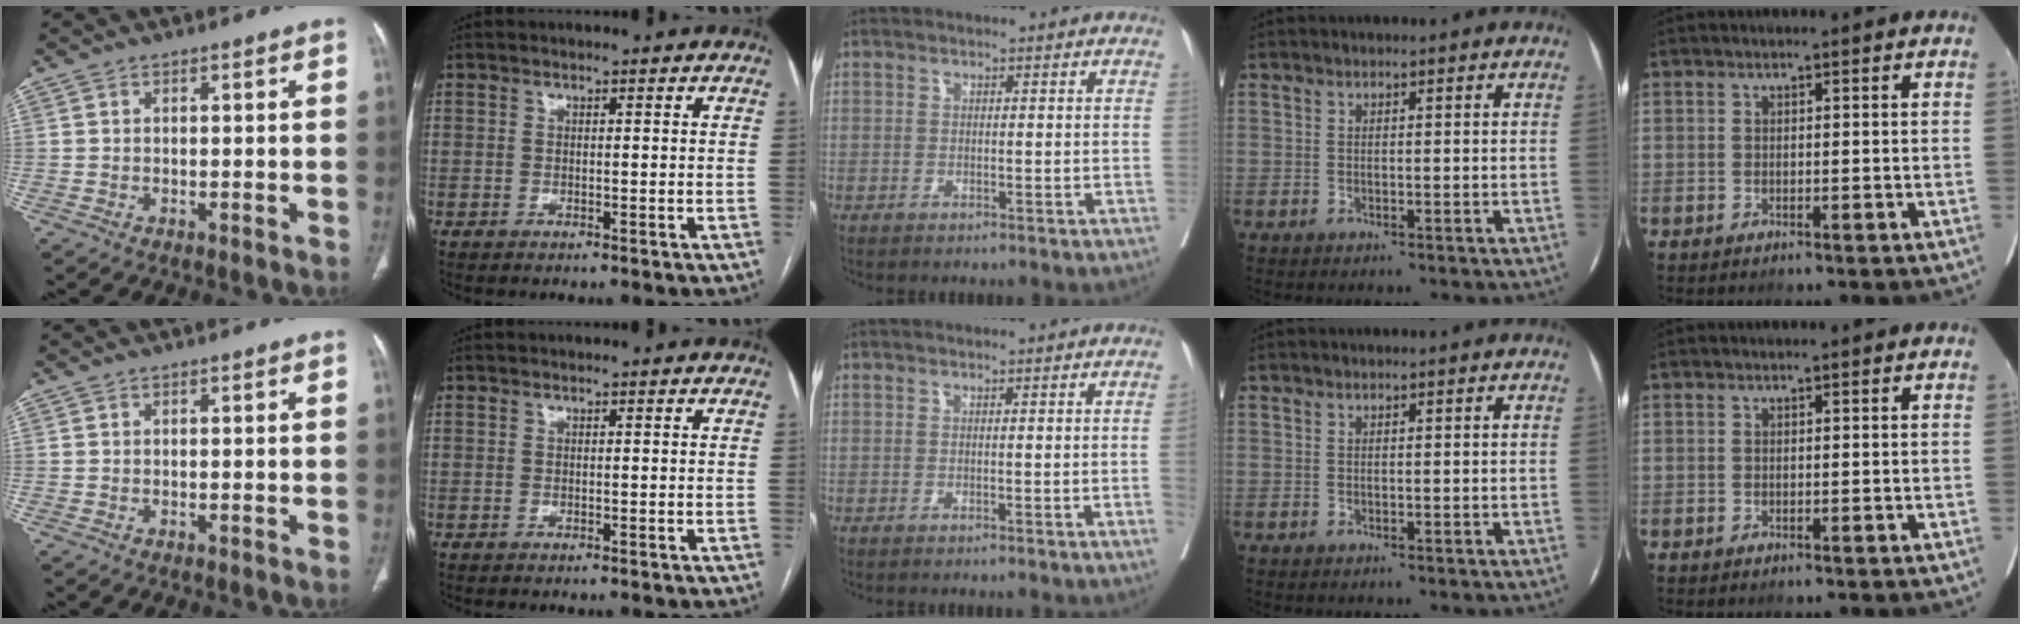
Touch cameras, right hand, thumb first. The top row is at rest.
{"middle": {"total": 1.8, "force": [-0.2, -0.5, 1.7], "torque": [-0.029, 0.001, 0.001]}}